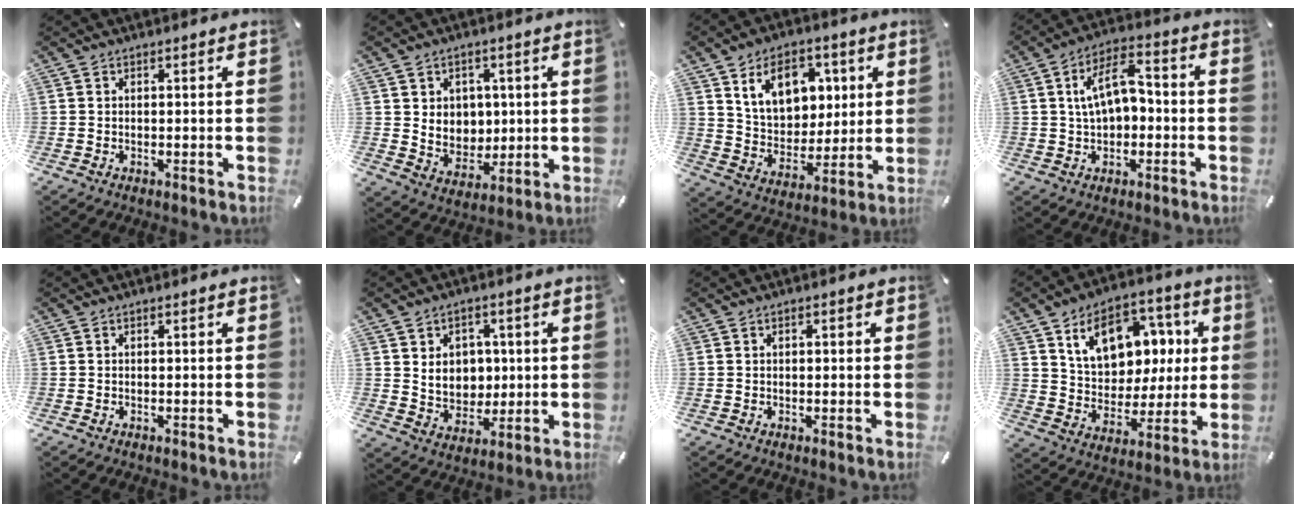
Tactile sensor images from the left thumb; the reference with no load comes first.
{"total": 7.1, "force": [2.3, 6.5, 1.4], "torque": [-0.013, -0.023, 0.044]}
{"total": 13.7, "force": [6.4, 10.2, 6.4], "torque": [-0.109, -0.019, 0.122]}
{"total": 10.1, "force": [0.8, 6.2, 8.0], "torque": [-0.137, 0.012, 0.015]}
{"total": 0.0}
{"total": 8.1, "force": [1.7, 7.3, 3.1], "torque": [-0.043, -0.005, 0.033]}
{"total": 0.7, "force": [0.1, 0.6, 0.3], "torque": [-0.007, 0.005, 0.001]}
{"total": 14.7, "force": [5.9, 11.5, 6.9], "torque": [-0.109, -0.021, 0.114]}